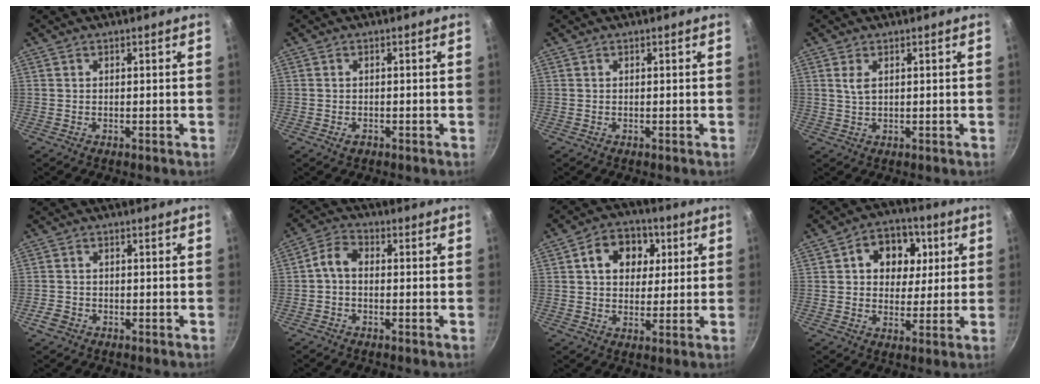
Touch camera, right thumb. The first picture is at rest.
{"total": 1.3, "force": [-0.7, 0.9, 0.7], "torque": [-0.011, 0.001, -0.012]}
{"total": 0.0}
{"total": 2.3, "force": [0.8, 1.2, 1.8], "torque": [-0.034, -0.005, 0.017]}
{"total": 2.6, "force": [-1.4, 1.9, 1.0], "torque": [-0.018, 0.013, -0.025]}
{"total": 4.3, "force": [-0.7, 2.8, 3.1], "torque": [-0.064, 0.025, -0.027]}
{"total": 10.7, "force": [3.1, 8.2, 6.1], "torque": [-0.062, 0.003, 0.036]}
{"total": 11.6, "force": [3.2, 9.2, 6.4], "torque": [-0.053, -0.002, 0.037]}